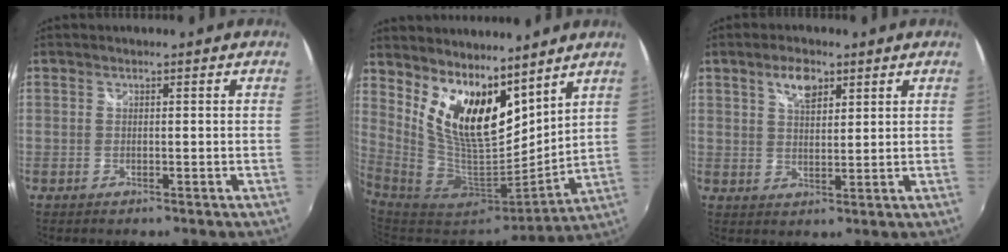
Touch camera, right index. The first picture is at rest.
{"total": 13.8, "force": [8.6, 6.0, 9.0], "torque": [-0.156, -0.009, 0.164]}
{"total": 5.2, "force": [2.9, 2.4, 3.5], "torque": [-0.058, 0.008, 0.052]}